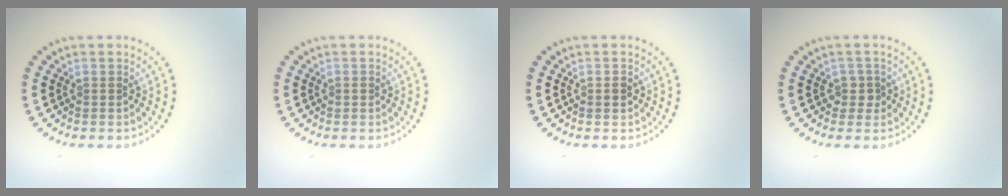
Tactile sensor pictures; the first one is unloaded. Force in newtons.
{"total": 0.5, "press": 0.5, "slide": 0.1}
{"total": 1.1, "press": 1.1, "slide": 0.0}
{"total": 1.5, "press": 1.3, "slide": 0.8}